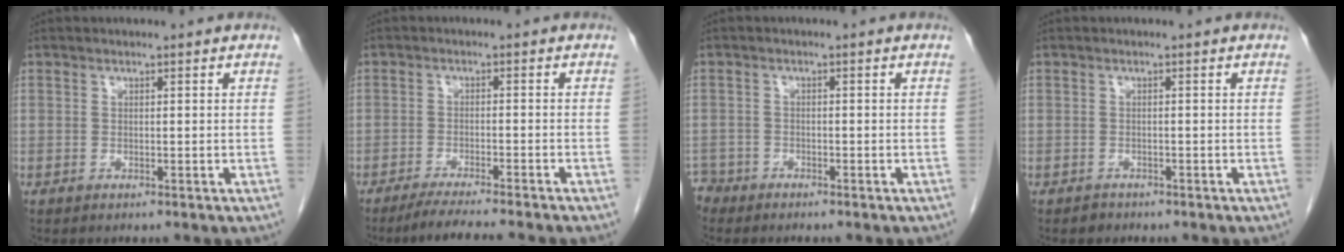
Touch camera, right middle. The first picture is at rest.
{"total": 7.9, "force": [-6.8, -1.0, 3.8], "torque": [-0.045, -0.023, -0.107]}
{"total": 2.3, "force": [-2.1, 0.8, -0.5], "torque": [0.007, -0.001, -0.042]}
{"total": 0.9, "force": [-0.7, 0.5, -0.1], "torque": [-0.002, 0.002, -0.013]}